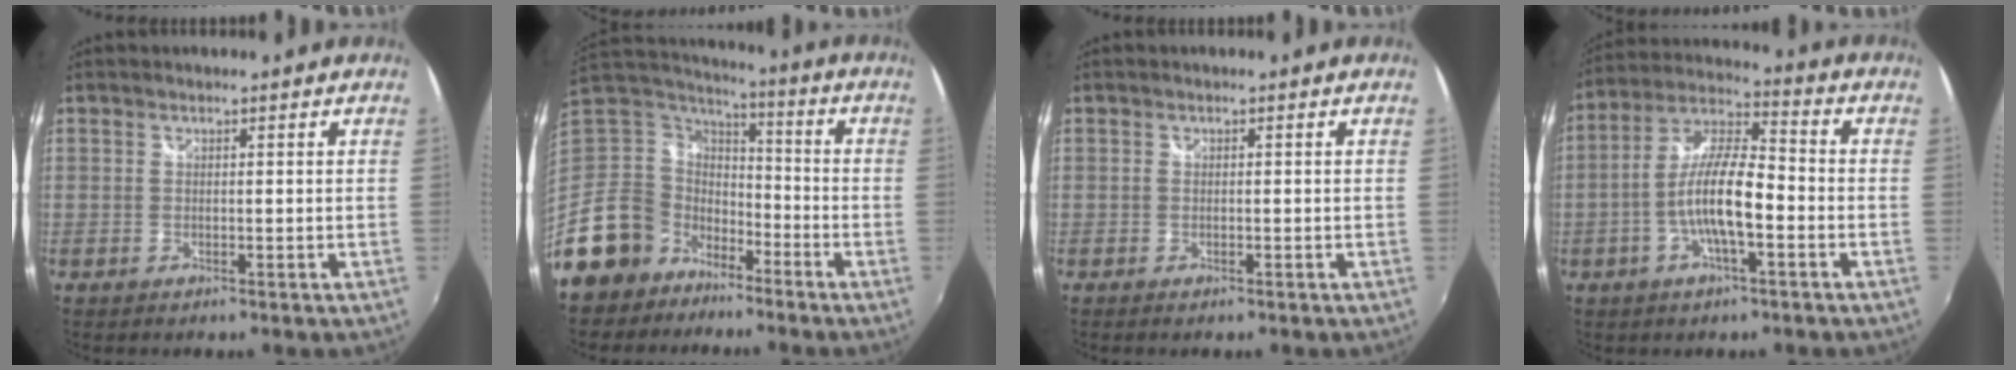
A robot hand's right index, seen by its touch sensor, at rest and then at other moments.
{"total": 15.1, "force": [-9.5, 11.4, 2.9], "torque": [-0.102, 0.030, -0.173]}
{"total": 0.8, "force": [-0.6, 0.4, 0.3], "torque": [-0.009, -0.004, -0.012]}
{"total": 12.0, "force": [-3.5, 2.9, 11.2], "torque": [-0.227, 0.009, -0.065]}